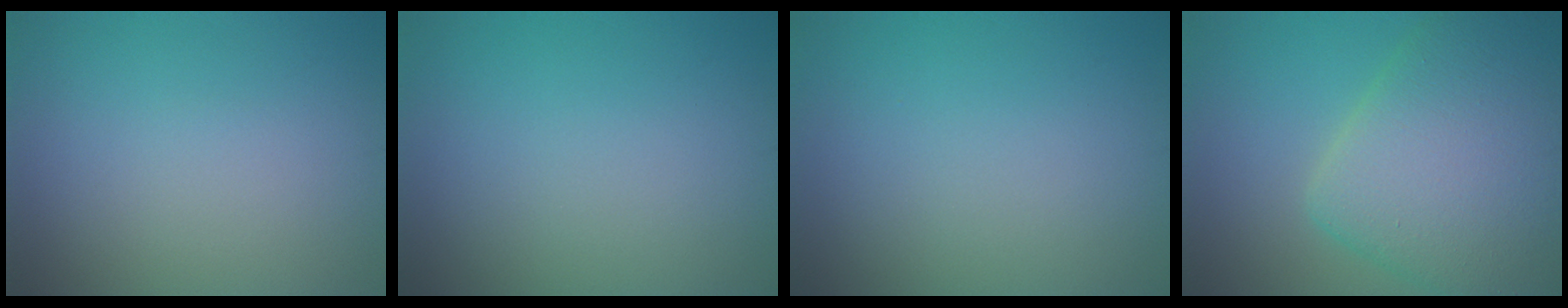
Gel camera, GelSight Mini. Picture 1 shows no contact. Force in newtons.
{"total": 0.0}
{"total": 0.0}
{"total": 9.9, "press": 9.9, "slide": 0.5}